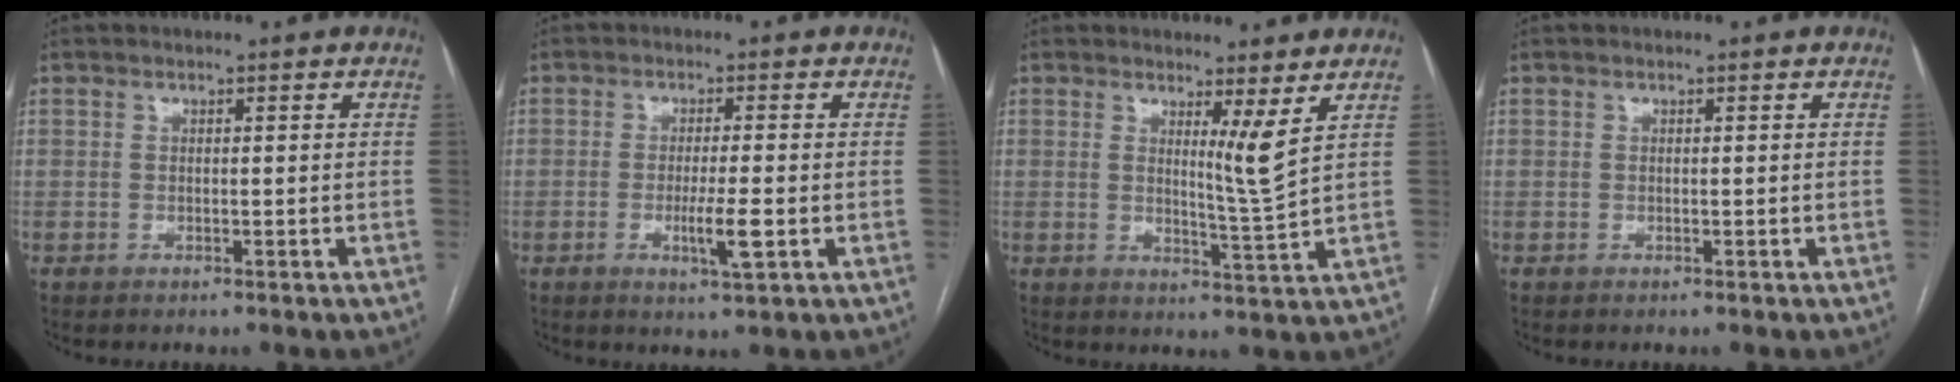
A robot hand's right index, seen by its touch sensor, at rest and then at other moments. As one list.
[{"total": 4.8, "force": [-1.3, 0.4, 4.6], "torque": [-0.085, -0.009, -0.020]}, {"total": 4.1, "force": [1.9, -1.1, 3.5], "torque": [-0.059, -0.022, 0.035]}, {"total": 0.0}]